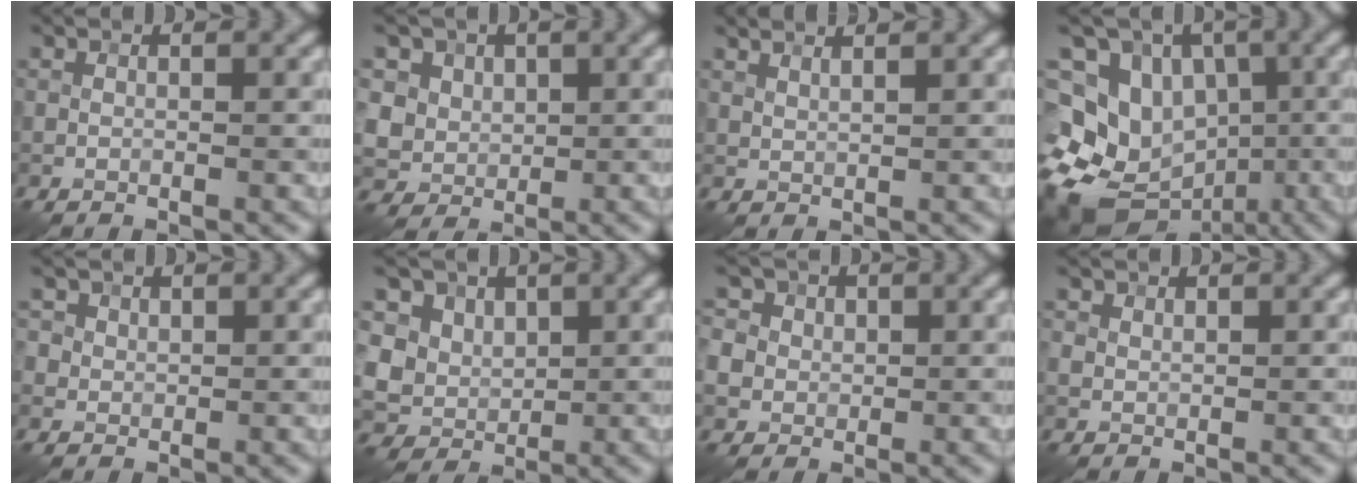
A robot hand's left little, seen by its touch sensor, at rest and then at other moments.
{"total": 6.0, "force": [2.5, 5.0, 2.2], "torque": [-0.041, 0.006, 0.033]}
{"total": 2.7, "force": [2.1, 0.8, 1.5], "torque": [-0.020, 0.017, 0.013]}
{"total": 15.0, "force": [-5.9, 12.1, 6.6], "torque": [-0.131, -0.002, -0.094]}
{"total": 2.7, "force": [1.3, 2.2, 0.9], "torque": [-0.019, 0.006, 0.023]}
{"total": 6.5, "force": [1.9, 5.5, 2.9], "torque": [-0.046, 0.016, 0.019]}
{"total": 6.6, "force": [1.7, 5.9, 2.5], "torque": [-0.055, 0.027, 0.004]}
{"total": 1.1, "force": [0.5, 0.9, 0.3], "torque": [-0.005, 0.000, 0.011]}